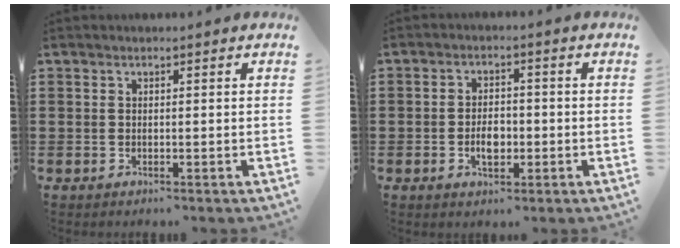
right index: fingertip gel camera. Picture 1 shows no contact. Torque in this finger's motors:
{"motor_torque": [2.14, 0.00, 0.11, 0.05]}